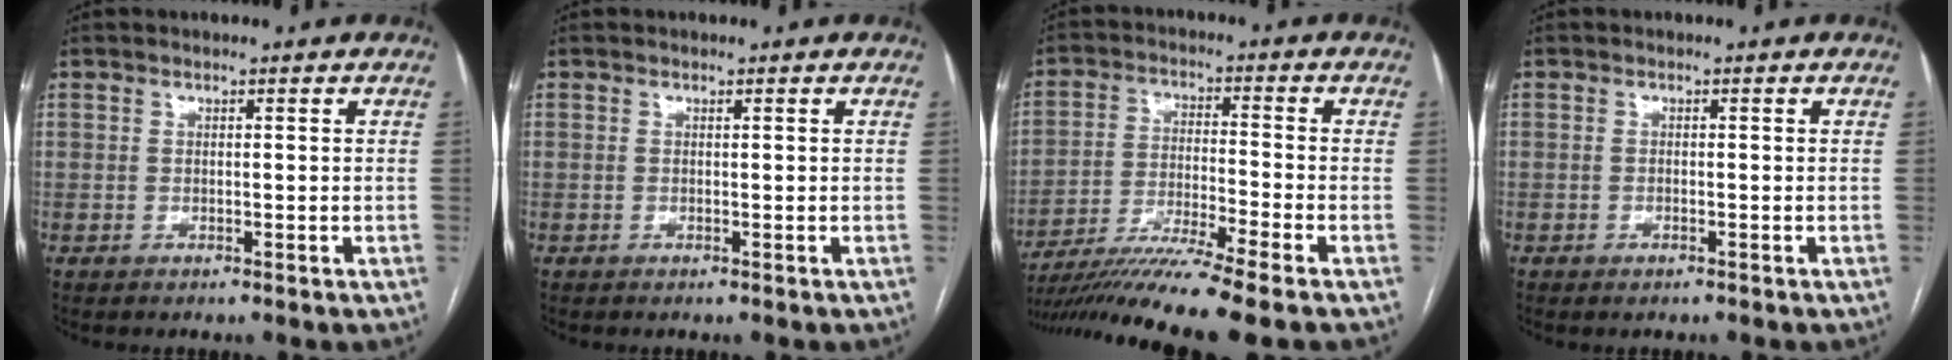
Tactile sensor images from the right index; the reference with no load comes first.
{"total": 0.0}
{"total": 13.3, "force": [-10.9, -2.2, 7.3], "torque": [-0.125, -0.028, -0.184]}
{"total": 0.7, "force": [-0.4, 0.3, 0.4], "torque": [-0.010, -0.001, -0.001]}